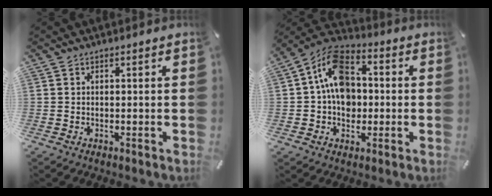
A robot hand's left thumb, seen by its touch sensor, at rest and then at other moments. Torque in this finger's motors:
{"motor_torque": [1.70, 3.10, 1.00, 0.56, 0.26]}